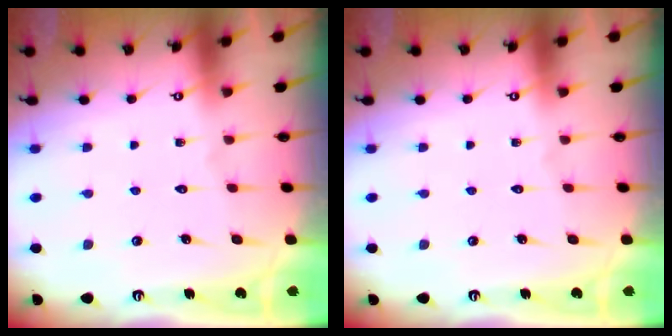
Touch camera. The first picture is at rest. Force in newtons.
{"total": 0.0}